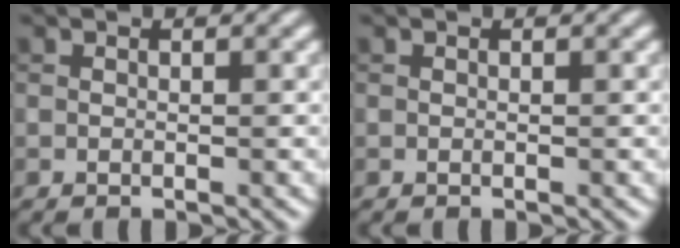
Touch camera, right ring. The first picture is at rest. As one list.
[{"total": 0.0}]